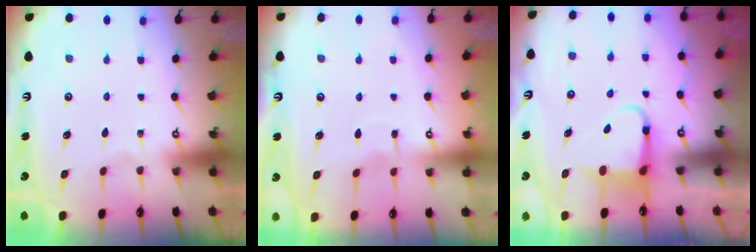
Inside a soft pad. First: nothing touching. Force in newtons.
{"total": 2.3, "press": 2.3, "slide": 0.3}
{"total": 4.4, "press": 4.4, "slide": 0.2}